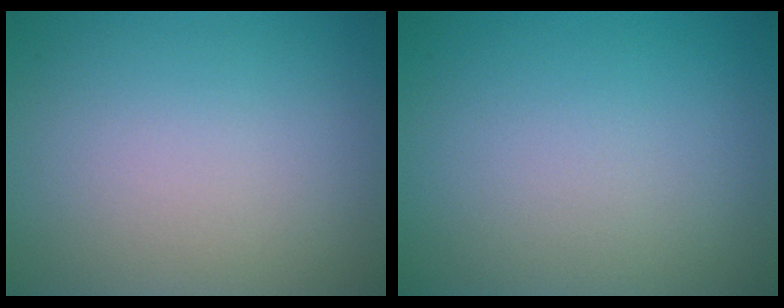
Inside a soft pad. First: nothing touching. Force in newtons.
{"total": 0.0}